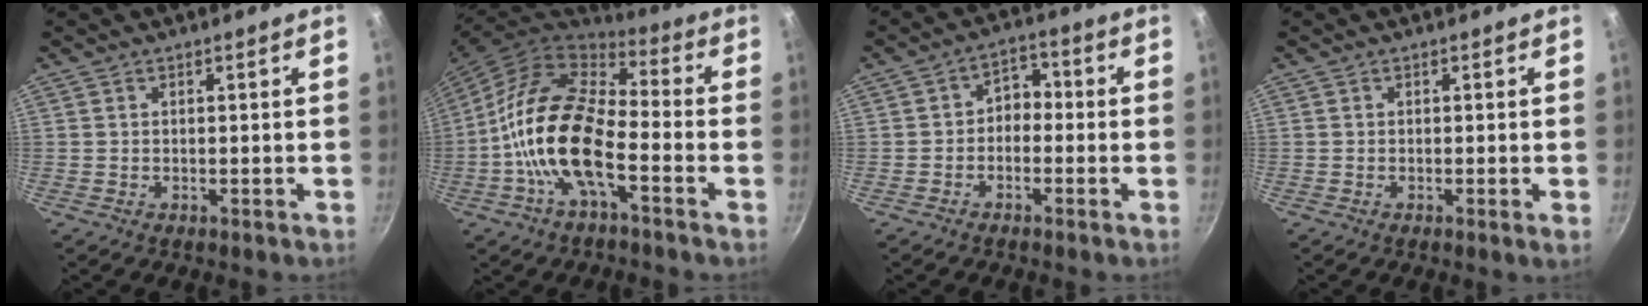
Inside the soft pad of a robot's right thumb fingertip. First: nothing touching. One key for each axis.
{"total": 17.3, "fx": -5.0, "fy": 7.8, "fz": 14.6, "tx": -0.269, "ty": 0.038, "tz": -0.114}
{"total": 4.5, "fx": -1.1, "fy": 3.5, "fz": 2.7, "tx": -0.012, "ty": 0.025, "tz": -0.031}
{"total": 0.9, "fx": -0.1, "fy": -0.3, "fz": 0.8, "tx": -0.012, "ty": -0.005, "tz": -0.006}